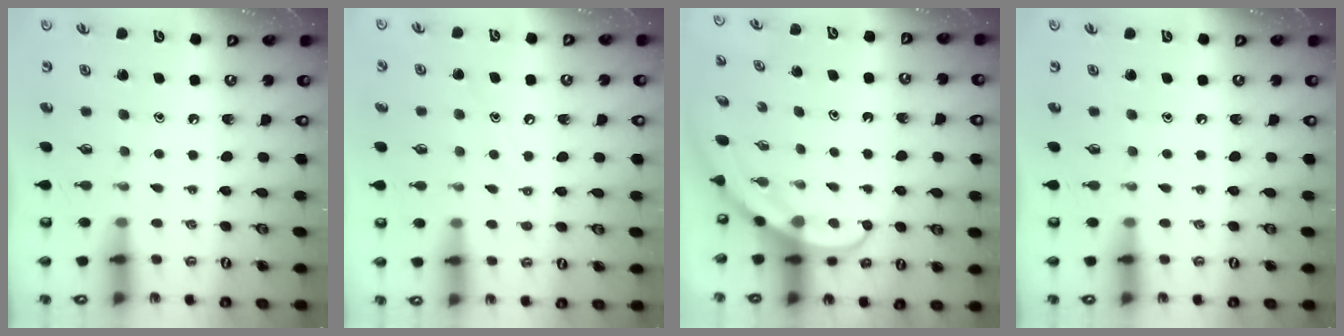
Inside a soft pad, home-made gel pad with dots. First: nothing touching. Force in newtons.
{"total": 5.6, "press": 5.6, "slide": 0.7}
{"total": 3.8, "press": 3.8, "slide": 0.3}
{"total": 0.0}